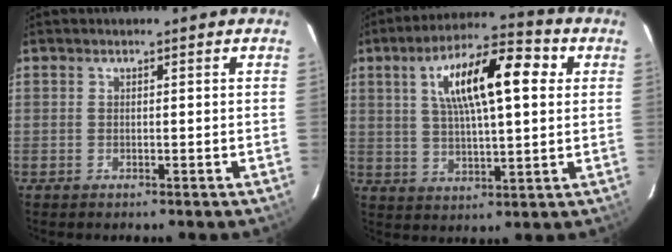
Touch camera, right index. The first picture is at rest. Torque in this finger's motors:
{"motor_torque": [0.56, 0.16, 0.69, 0.21]}